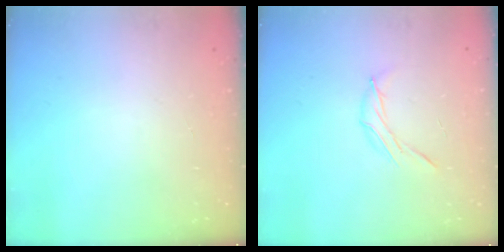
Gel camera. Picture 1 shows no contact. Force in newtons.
{"total": 7.2, "press": 7.1, "slide": 1.2}